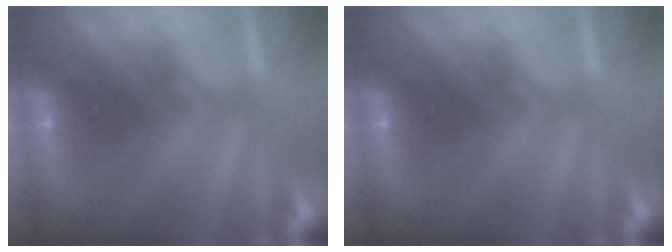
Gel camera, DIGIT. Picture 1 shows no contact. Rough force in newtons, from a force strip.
{"total": 0.0}